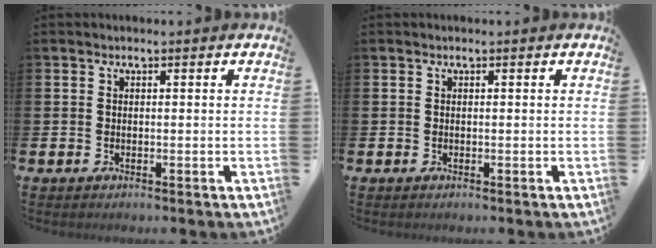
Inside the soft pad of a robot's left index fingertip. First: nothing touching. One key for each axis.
{"total": 0.0}